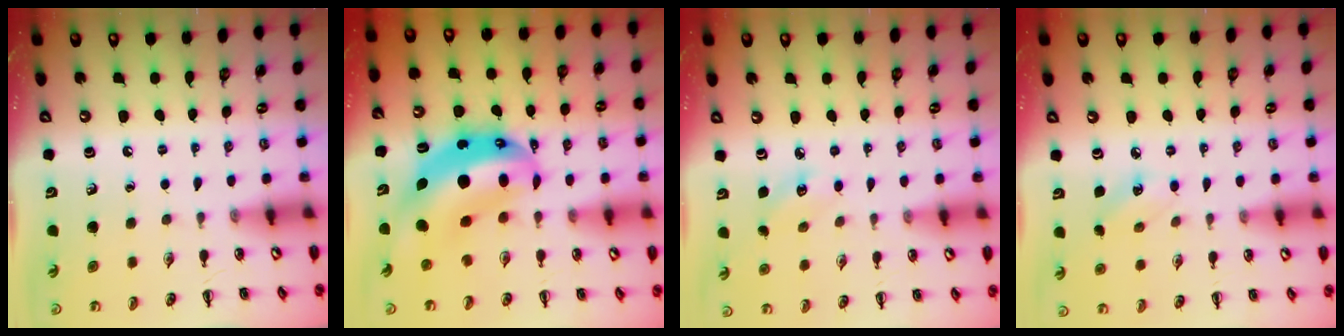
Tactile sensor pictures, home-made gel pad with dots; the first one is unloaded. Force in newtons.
{"total": 12.6, "press": 12.1, "slide": 3.4}
{"total": 3.2, "press": 3.1, "slide": 0.7}
{"total": 5.1, "press": 5.0, "slide": 1.0}